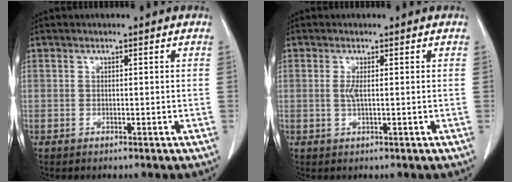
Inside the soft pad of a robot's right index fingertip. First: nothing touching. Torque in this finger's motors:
{"motor_torque": [0.23, -0.02, 0.10, 0.03]}